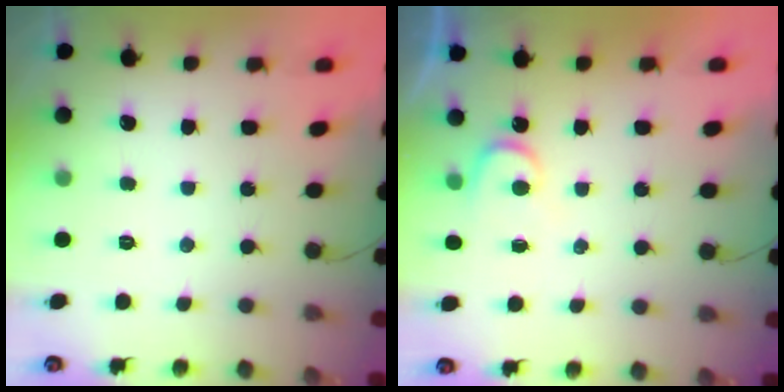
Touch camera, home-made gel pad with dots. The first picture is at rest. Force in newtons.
{"total": 3.8, "press": 3.7, "slide": 0.3}